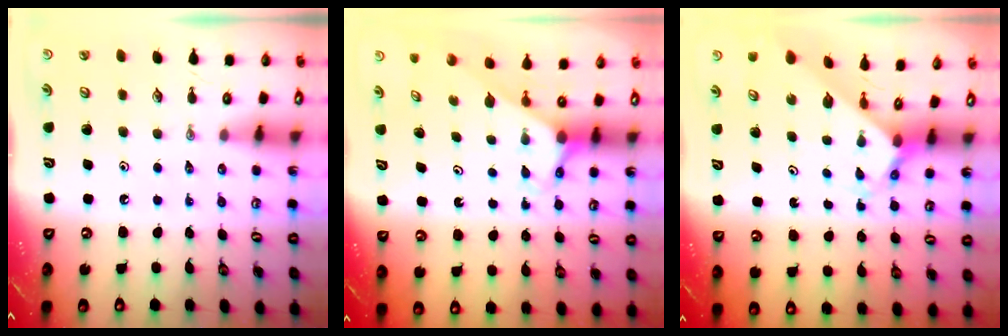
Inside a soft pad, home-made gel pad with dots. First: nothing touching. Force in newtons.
{"total": 2.7, "press": 2.7, "slide": 0.2}
{"total": 2.7, "press": 2.7, "slide": 0.2}